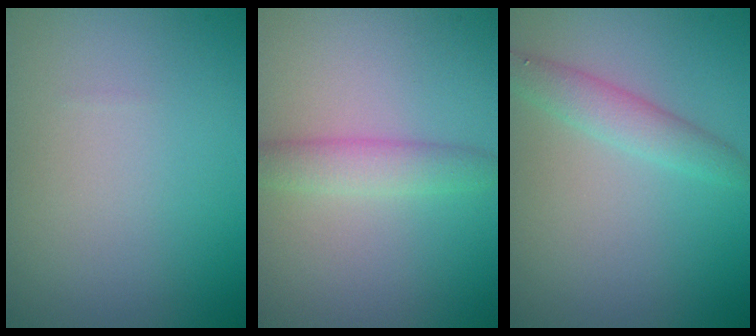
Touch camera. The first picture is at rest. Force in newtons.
{"total": 2.6, "press": 2.6, "slide": 0.1}
{"total": 2.4, "press": 2.4, "slide": 0.1}